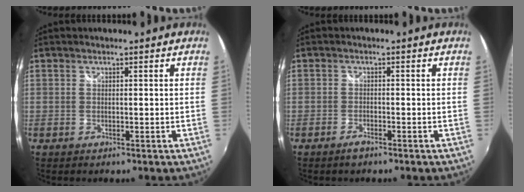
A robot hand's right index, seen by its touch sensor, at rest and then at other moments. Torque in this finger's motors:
{"motor_torque": [0.11, -0.12, 0.09, 0.01]}